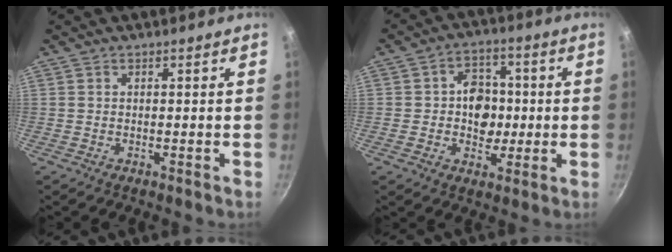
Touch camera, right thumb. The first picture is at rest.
{"total": 9.3, "force": [-0.1, 7.6, 5.4], "torque": [-0.034, 0.005, -0.007]}